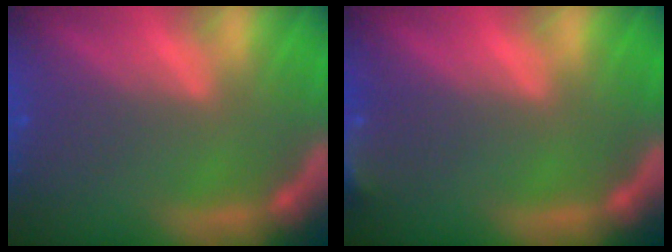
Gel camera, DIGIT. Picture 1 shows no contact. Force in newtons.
{"total": 3.0}